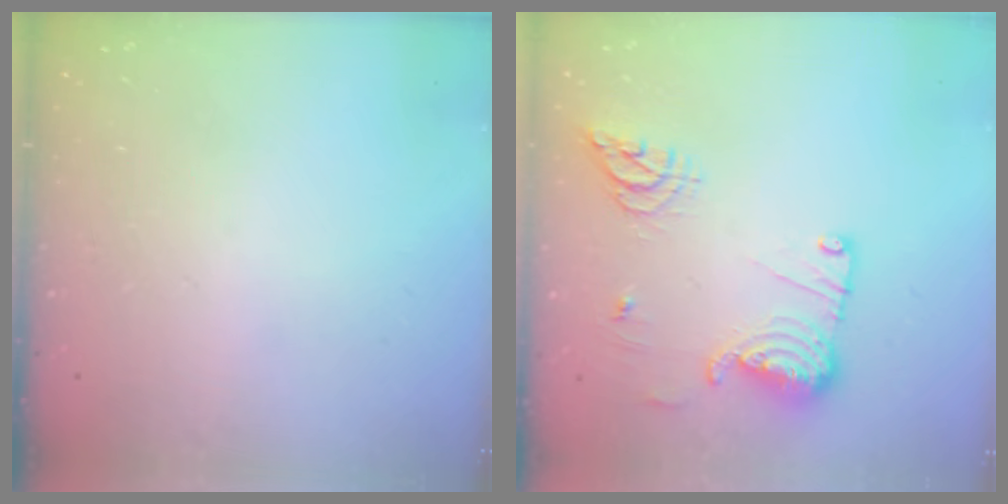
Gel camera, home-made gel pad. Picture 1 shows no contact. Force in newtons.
{"total": 17.5, "press": 16.1, "slide": 6.9}